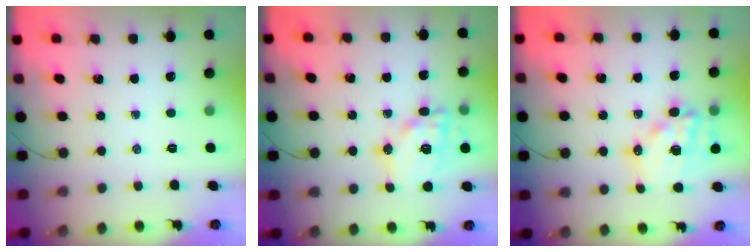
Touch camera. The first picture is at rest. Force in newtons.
{"total": 15.3, "press": 15.2, "slide": 2.1}
{"total": 14.0, "press": 13.6, "slide": 3.4}